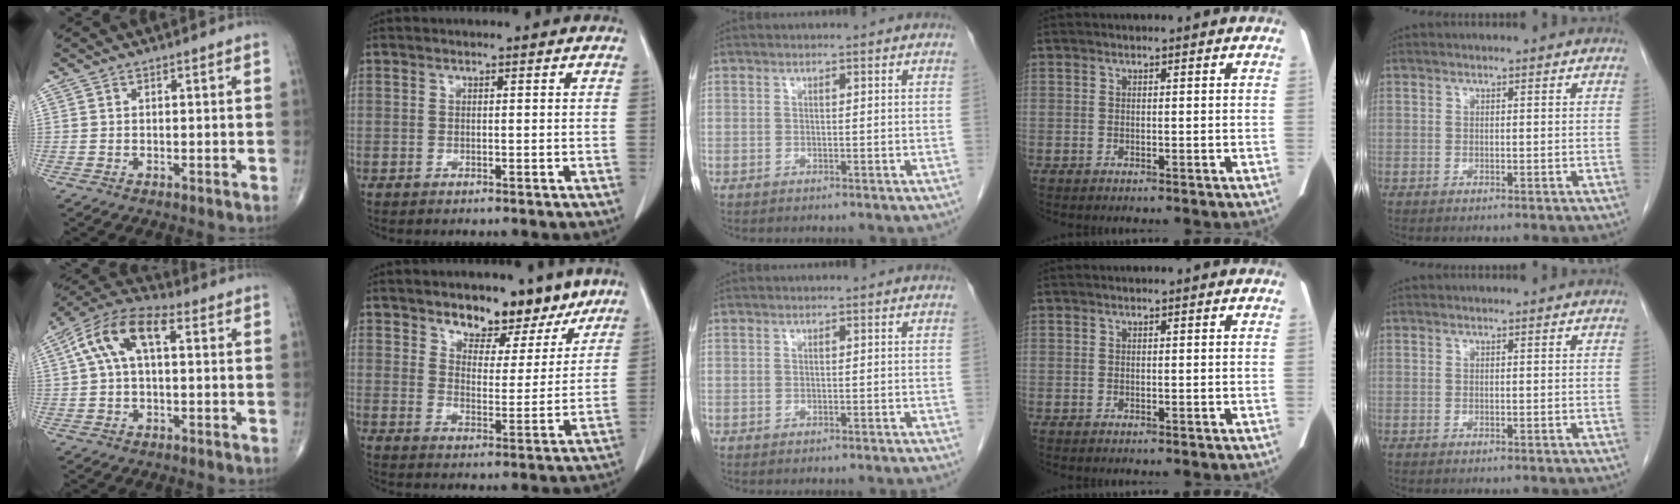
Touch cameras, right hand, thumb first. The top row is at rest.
{"thumb": {"total": 11.7, "force": [2.7, 5.8, 9.9], "torque": [-0.196, 0.040, 0.041]}, "index": {"total": 9.1, "force": [7.1, 4.5, 3.7], "torque": [-0.033, -0.005, 0.108]}}